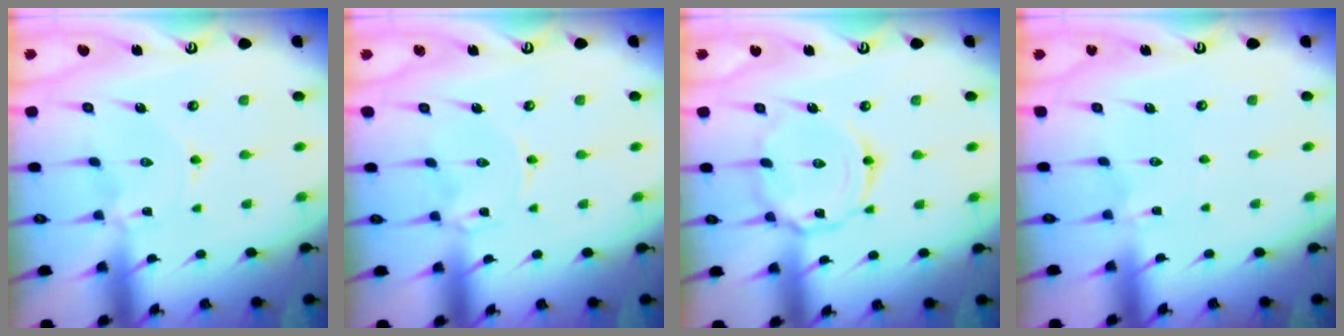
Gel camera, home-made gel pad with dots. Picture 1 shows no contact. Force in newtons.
{"total": 0.5, "press": 0.5, "slide": 0.1}
{"total": 10.2, "press": 10.2, "slide": 0.6}
{"total": 2.2, "press": 2.2, "slide": 0.4}